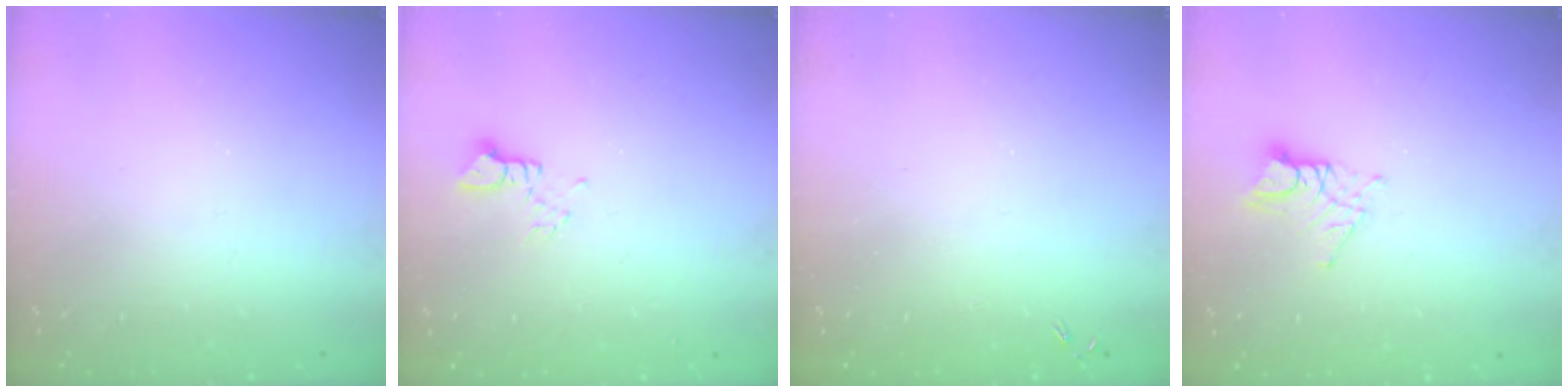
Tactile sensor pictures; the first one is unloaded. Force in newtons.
{"total": 2.2, "press": 2.2, "slide": 0.3}
{"total": 0.0}
{"total": 7.1, "press": 7.1, "slide": 0.5}